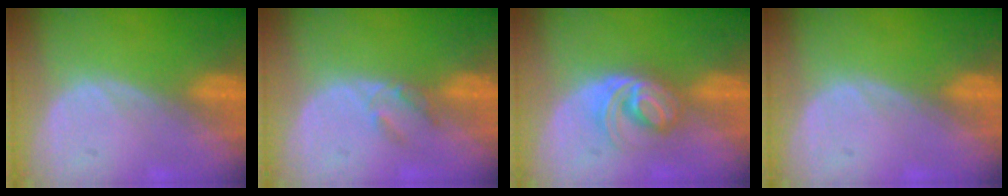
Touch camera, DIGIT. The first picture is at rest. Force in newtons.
{"total": 2.3, "press": 2.0, "slide": 1.1}
{"total": 6.0, "press": 5.2, "slide": 3.1}
{"total": 0.0}